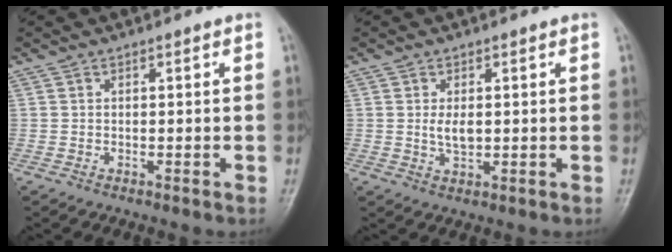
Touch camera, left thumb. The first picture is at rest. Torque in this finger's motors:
{"motor_torque": [0.41, 0.48, 0.45, 0.04, 0.00]}